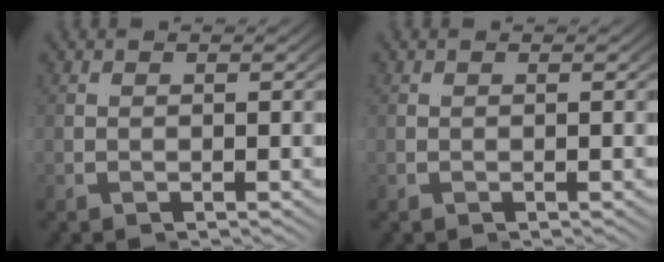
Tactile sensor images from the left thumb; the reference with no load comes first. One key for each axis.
{"total": 0.0}